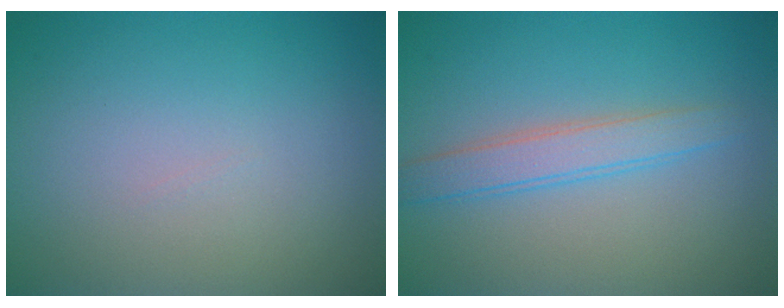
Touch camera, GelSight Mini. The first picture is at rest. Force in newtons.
{"total": 2.8, "press": 2.7, "slide": 0.1}